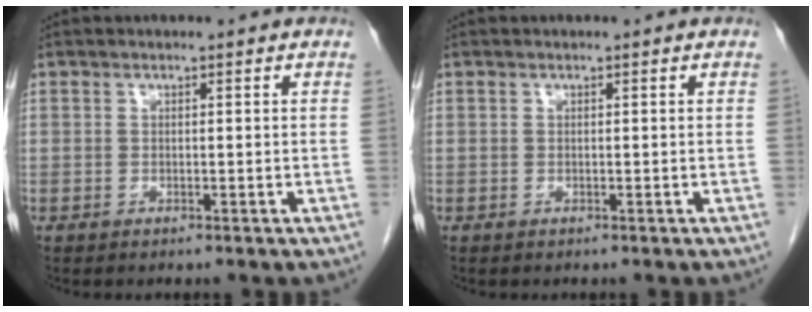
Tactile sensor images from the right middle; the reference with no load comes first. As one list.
[{"total": 0.0}]